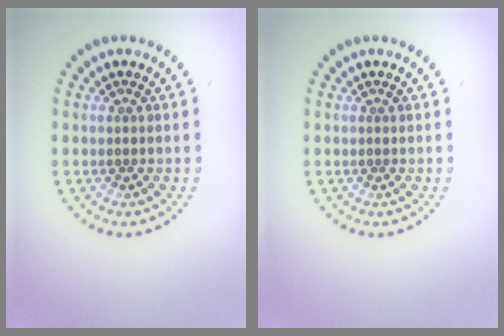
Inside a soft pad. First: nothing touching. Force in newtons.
{"total": 0.0}